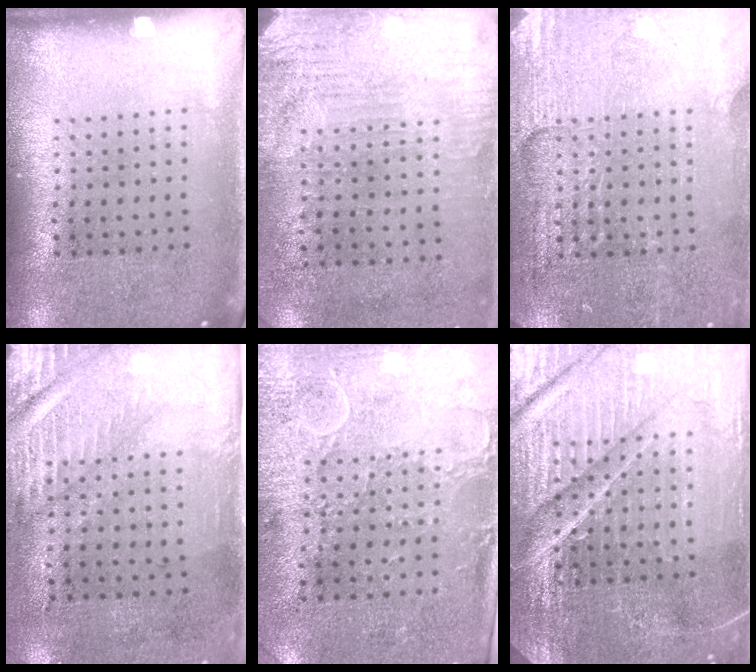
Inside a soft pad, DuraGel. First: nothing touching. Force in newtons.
{"total": 3.2, "press": 2.8, "slide": 1.7}
{"total": 3.3, "press": 3.3, "slide": 0.7}
{"total": 3.0, "press": 2.4, "slide": 1.6}
{"total": 3.0, "press": 2.4, "slide": 1.7}
{"total": 5.8, "press": 5.3, "slide": 2.4}